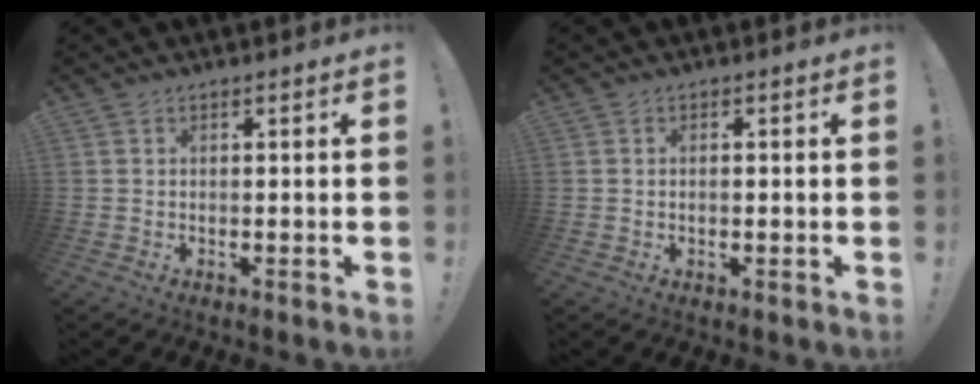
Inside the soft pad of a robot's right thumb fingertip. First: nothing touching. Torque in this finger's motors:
{"motor_torque": [-0.14, -0.21, 0.00, 0.09, -0.06]}